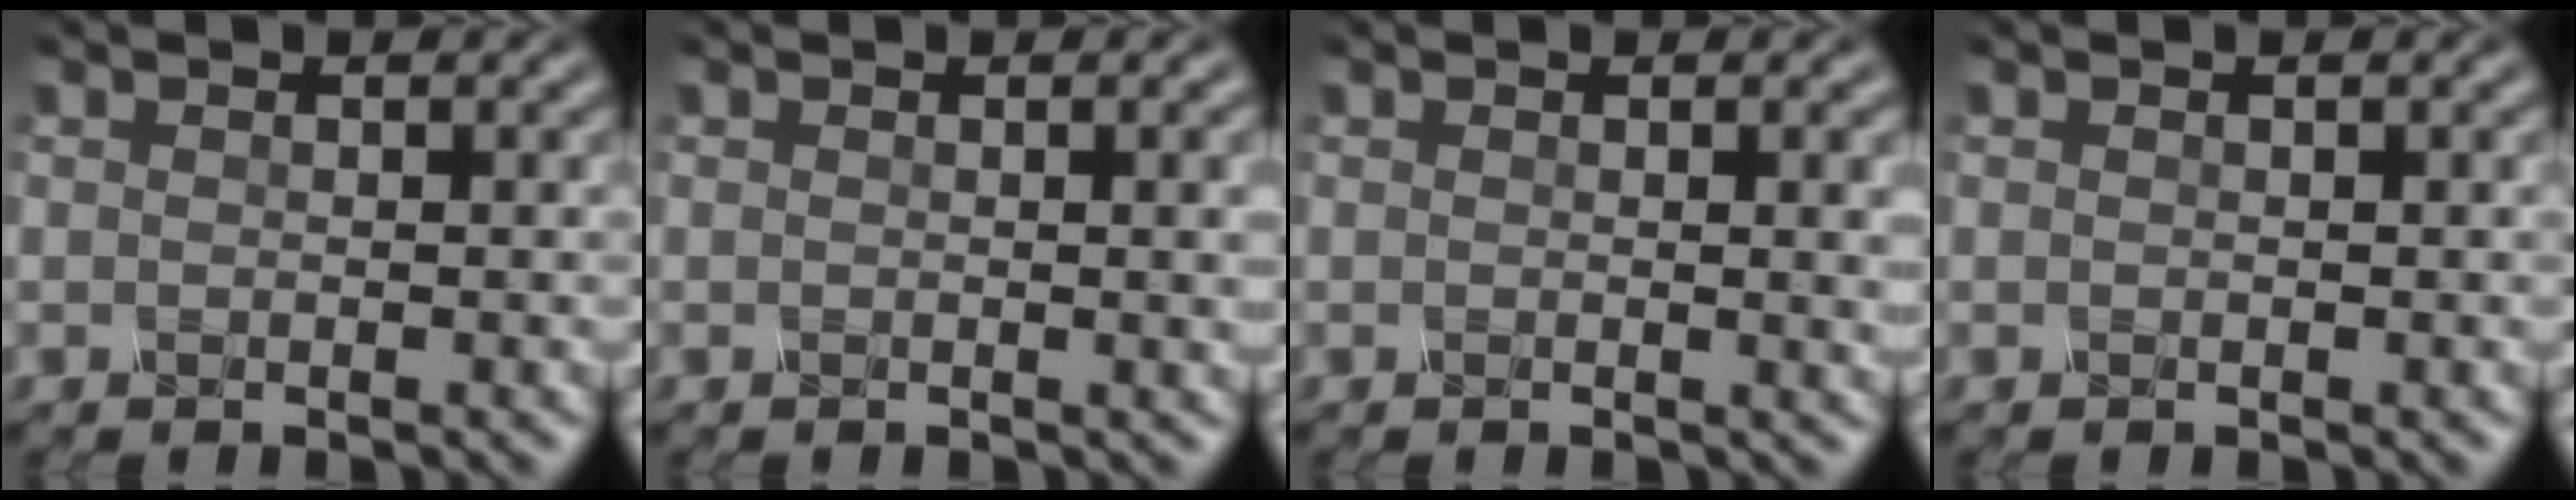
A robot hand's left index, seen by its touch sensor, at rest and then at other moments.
{"total": 2.6, "force": [0.2, 0.8, 2.5], "torque": [-0.021, 0.003, -0.001]}
{"total": 2.9, "force": [0.3, 0.9, 2.8], "torque": [-0.024, 0.001, 0.001]}
{"total": 0.0}